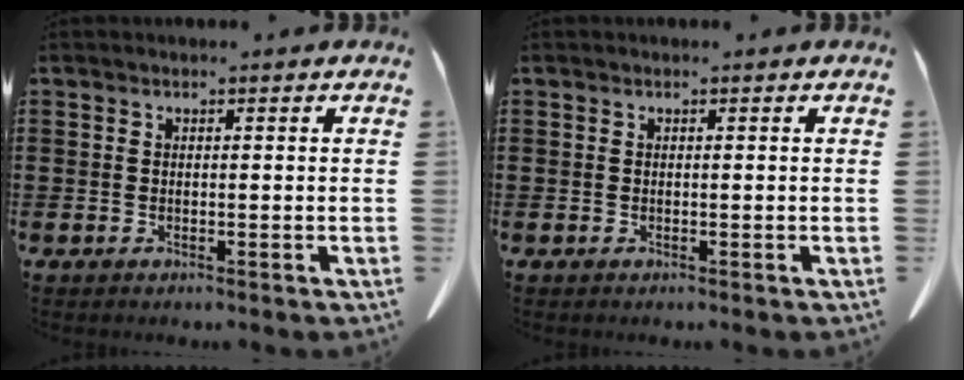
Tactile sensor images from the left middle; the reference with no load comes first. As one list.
[{"total": 0.0}]